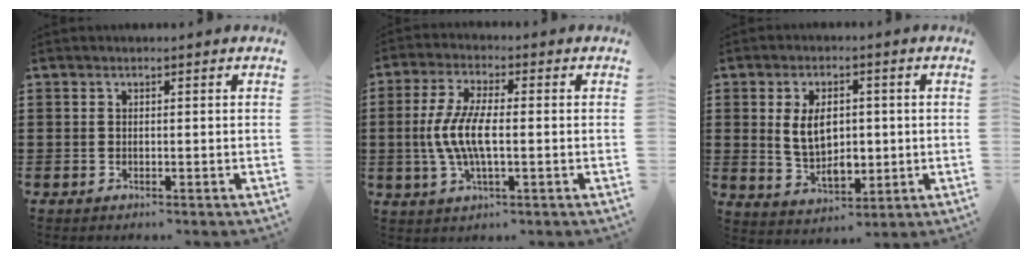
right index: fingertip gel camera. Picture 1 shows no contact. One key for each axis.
{"total": 7.4, "fx": -1.1, "fy": 2.3, "fz": 6.9, "tx": -0.164, "ty": -0.010, "tz": -0.031}
{"total": 6.8, "fx": 0.9, "fy": 4.3, "fz": 5.2, "tx": -0.085, "ty": 0.006, "tz": 0.010}